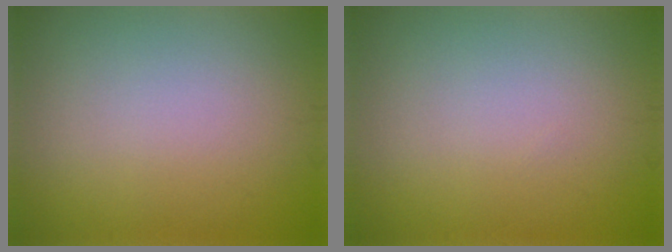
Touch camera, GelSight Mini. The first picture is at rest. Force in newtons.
{"total": 0.0}